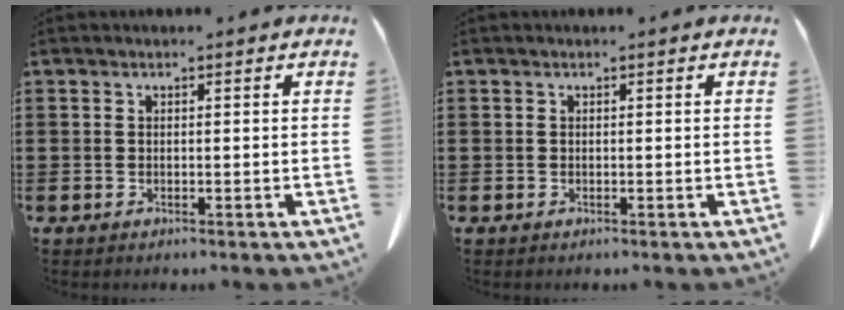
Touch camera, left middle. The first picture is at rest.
{"total": 0.0}